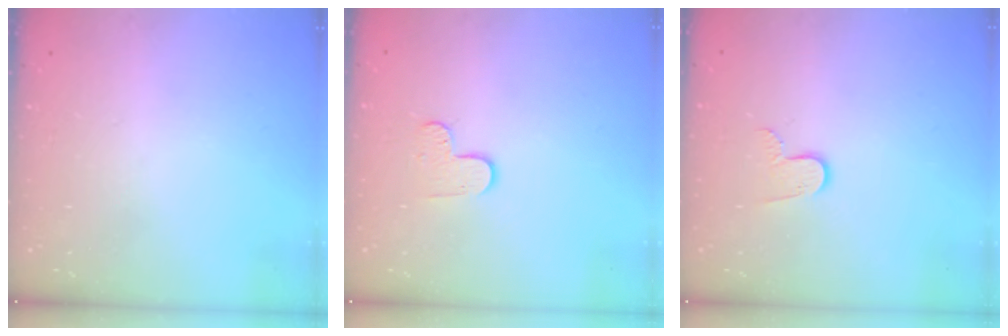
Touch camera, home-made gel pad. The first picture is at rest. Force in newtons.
{"total": 5.5, "press": 5.5, "slide": 0.4}
{"total": 6.1, "press": 6.1, "slide": 0.6}